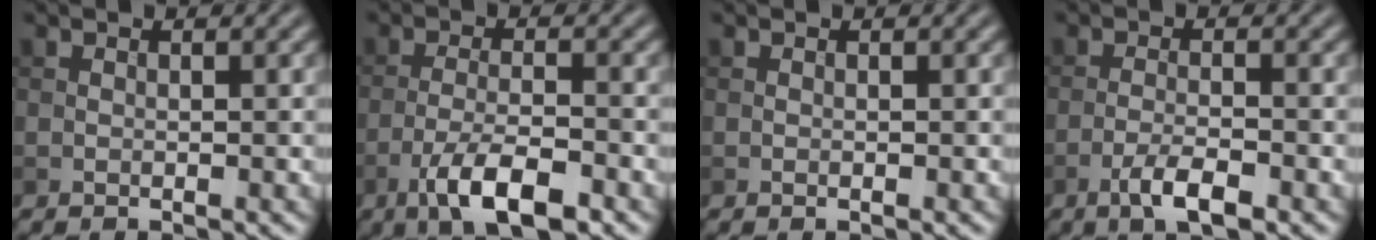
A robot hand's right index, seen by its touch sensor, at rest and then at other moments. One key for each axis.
{"total": 5.8, "fx": -3.4, "fy": 1.7, "fz": 4.5, "tx": -0.084, "ty": -0.002, "tz": -0.063}
{"total": 0.0}
{"total": 3.3, "fx": -1.9, "fy": 0.8, "fz": 2.6, "tx": -0.052, "ty": 0.002, "tz": -0.039}